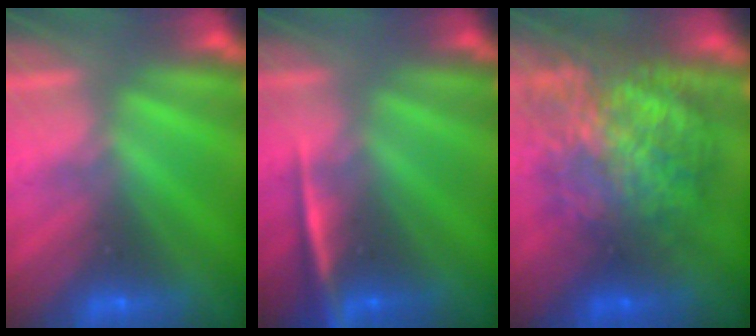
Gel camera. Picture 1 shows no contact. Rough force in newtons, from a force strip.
{"total": 2.3}
{"total": 7.3}